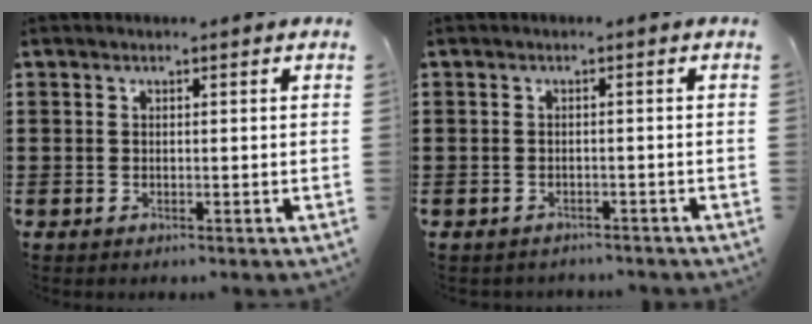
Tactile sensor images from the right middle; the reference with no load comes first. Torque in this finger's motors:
{"motor_torque": [0.71, 0.04, 0.01, 0.04]}